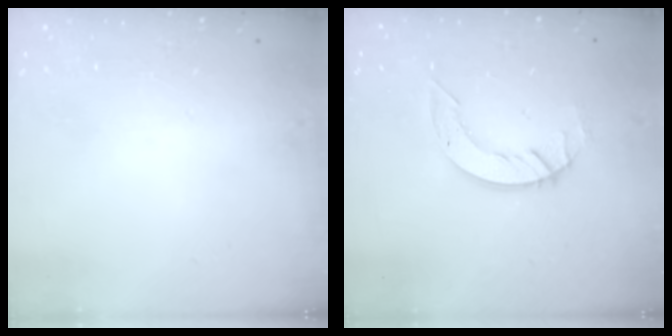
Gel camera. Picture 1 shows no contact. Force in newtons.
{"total": 6.1, "press": 6.1, "slide": 0.5}